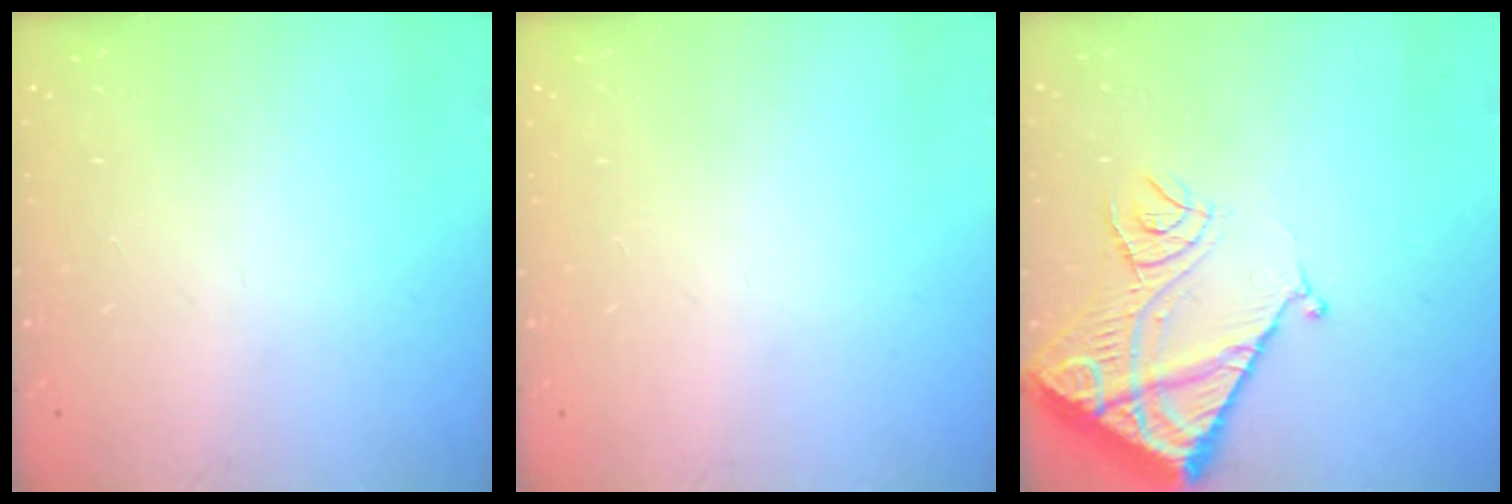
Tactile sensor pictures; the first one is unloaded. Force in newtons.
{"total": 0.0}
{"total": 13.7, "press": 13.6, "slide": 1.6}